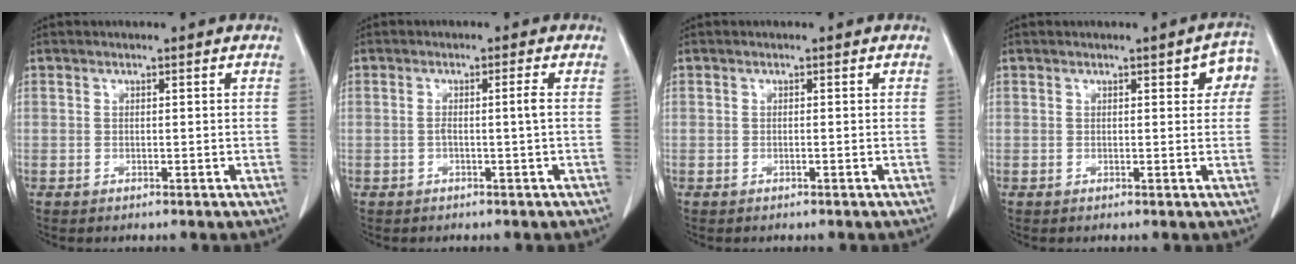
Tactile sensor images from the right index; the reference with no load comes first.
{"total": 2.0, "force": [-0.3, -0.6, 1.9], "torque": [-0.037, 0.001, -0.003]}
{"total": 0.0}
{"total": 3.9, "force": [1.4, 1.4, 3.3], "torque": [-0.027, 0.008, 0.007]}